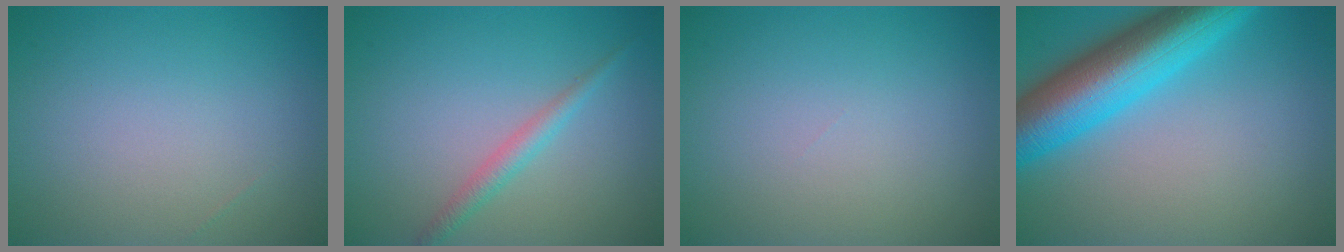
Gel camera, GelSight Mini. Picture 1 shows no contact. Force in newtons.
{"total": 1.8, "press": 1.8, "slide": 0.0}
{"total": 0.0}
{"total": 10.2, "press": 10.2, "slide": 0.3}